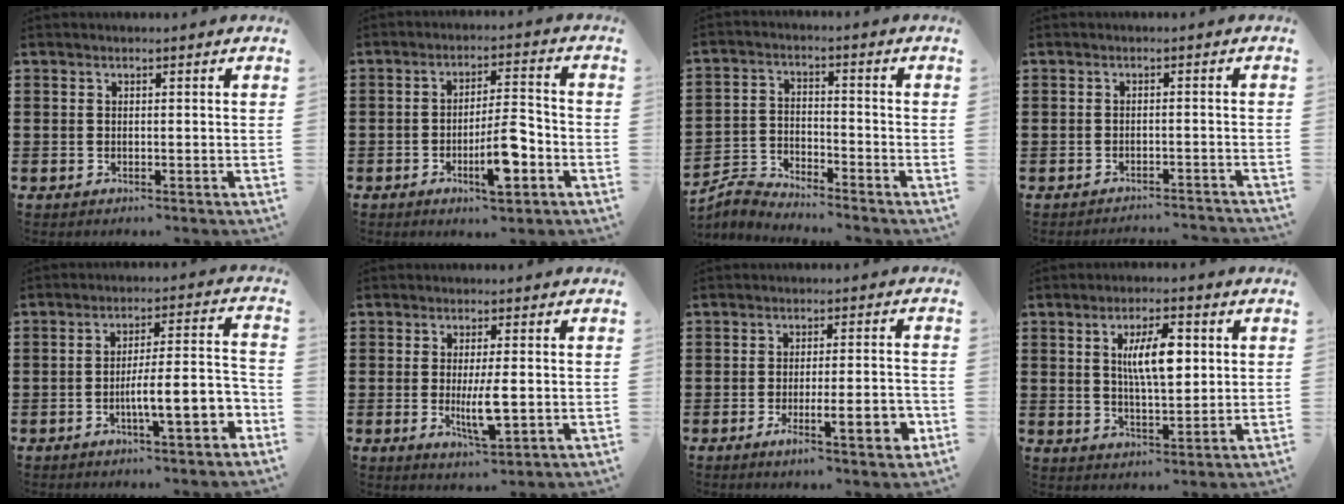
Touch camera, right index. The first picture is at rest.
{"total": 8.9, "force": [-3.3, 2.4, 7.9], "torque": [-0.144, -0.002, -0.059]}
{"total": 4.0, "force": [-4.0, 0.2, 0.1], "torque": [-0.023, -0.001, -0.089]}
{"total": 2.0, "force": [-2.0, 0.0, -0.1], "torque": [-0.003, 0.002, -0.043]}
{"total": 9.1, "force": [-3.7, 1.6, 8.2], "torque": [-0.120, -0.004, -0.065]}
{"total": 5.9, "force": [-0.9, 1.2, 5.7], "torque": [-0.118, -0.015, -0.018]}
{"total": 7.7, "force": [-2.7, 1.3, 7.1], "torque": [-0.103, -0.007, -0.043]}
{"total": 8.0, "force": [1.9, 2.7, 7.3], "torque": [-0.138, 0.007, 0.028]}